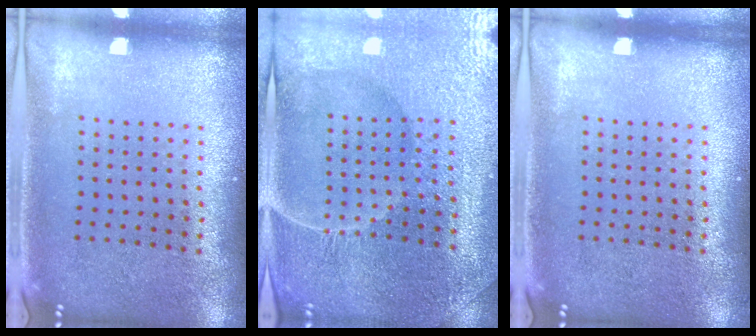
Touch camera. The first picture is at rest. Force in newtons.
{"total": 4.3, "press": 4.2, "slide": 1.1}
{"total": 0.0}